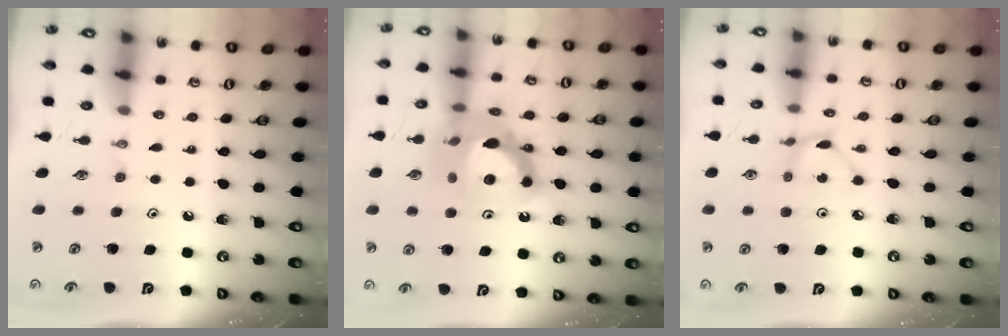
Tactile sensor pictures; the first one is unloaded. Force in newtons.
{"total": 15.1, "press": 15.0, "slide": 1.8}
{"total": 2.6, "press": 2.6, "slide": 0.3}